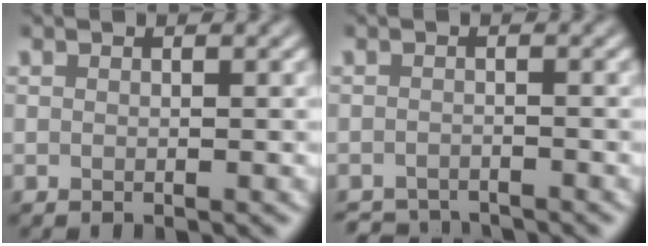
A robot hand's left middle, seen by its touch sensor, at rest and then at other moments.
{"total": 2.9, "force": [-2.9, 0.4, 0.3], "torque": [-0.002, -0.008, -0.049]}